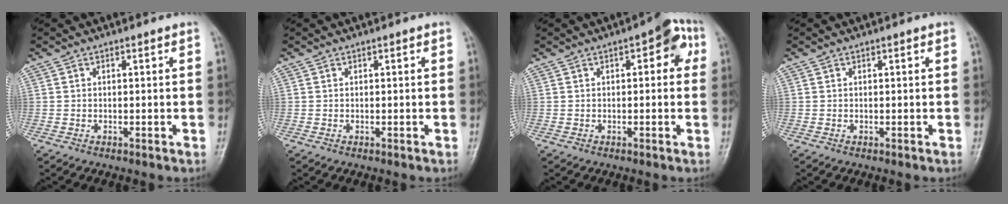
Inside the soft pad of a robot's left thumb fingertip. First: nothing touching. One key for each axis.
{"total": 0.0}
{"total": 5.9, "fx": 1.6, "fy": 2.7, "fz": 4.9, "tx": -0.035, "ty": 0.012, "tz": 0.008}
{"total": 0.0}